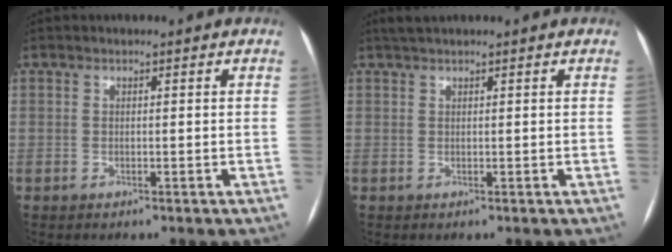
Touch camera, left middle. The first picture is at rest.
{"total": 2.0, "force": [1.7, 0.0, 1.0], "torque": [-0.017, 0.019, 0.032]}